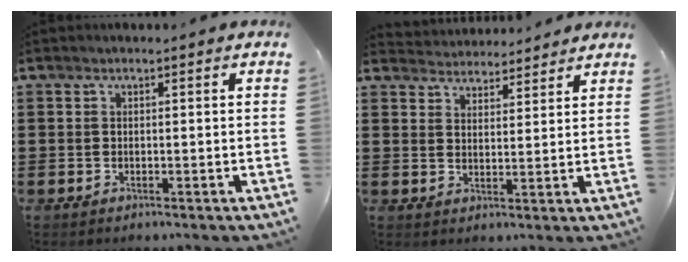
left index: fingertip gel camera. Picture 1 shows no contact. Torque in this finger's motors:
{"motor_torque": [1.07, -1.07, 0.19, 0.02]}